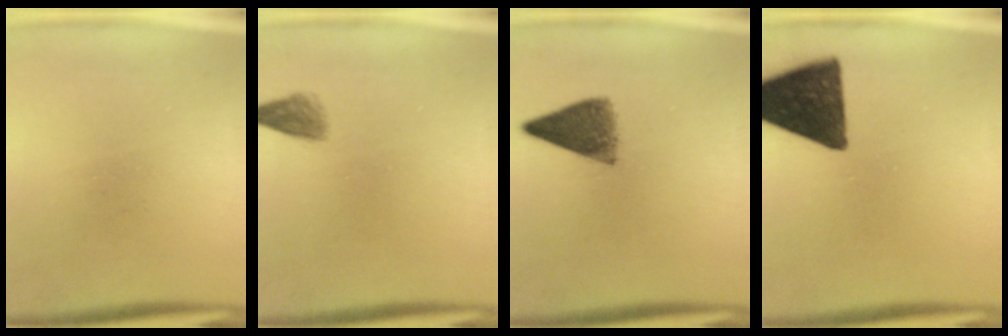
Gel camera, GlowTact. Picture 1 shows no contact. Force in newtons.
{"total": 2.0}
{"total": 6.3}
{"total": 14.9}